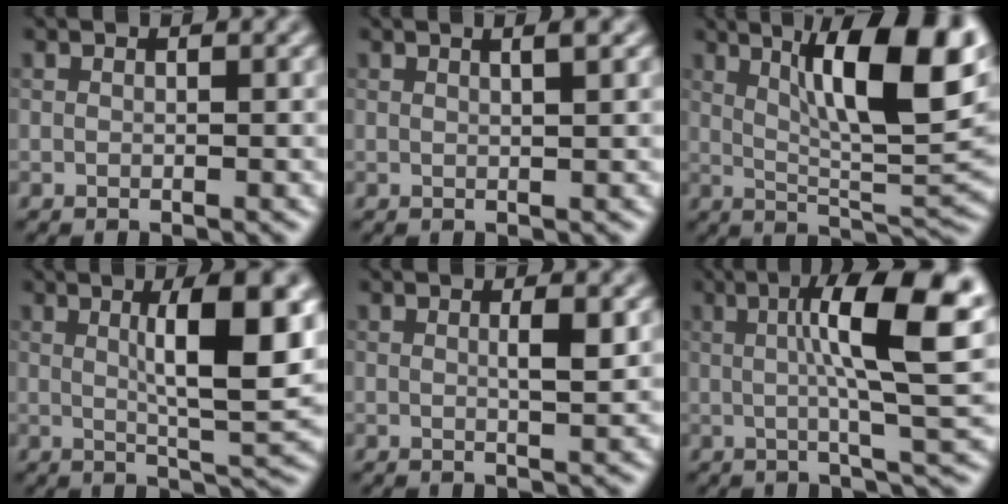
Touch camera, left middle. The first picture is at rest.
{"total": 2.2, "force": [1.2, 0.8, 1.7], "torque": [-0.009, 0.005, -0.004]}
{"total": 11.7, "force": [4.7, 2.6, 10.4], "torque": [-0.149, 0.005, 0.078]}
{"total": 8.7, "force": [1.9, 1.9, 8.3], "torque": [-0.108, 0.000, 0.033]}
{"total": 1.9, "force": [0.4, 0.3, 1.8], "torque": [-0.028, 0.002, 0.004]}
{"total": 11.1, "force": [2.2, 2.4, 10.6], "torque": [-0.146, 0.013, 0.030]}